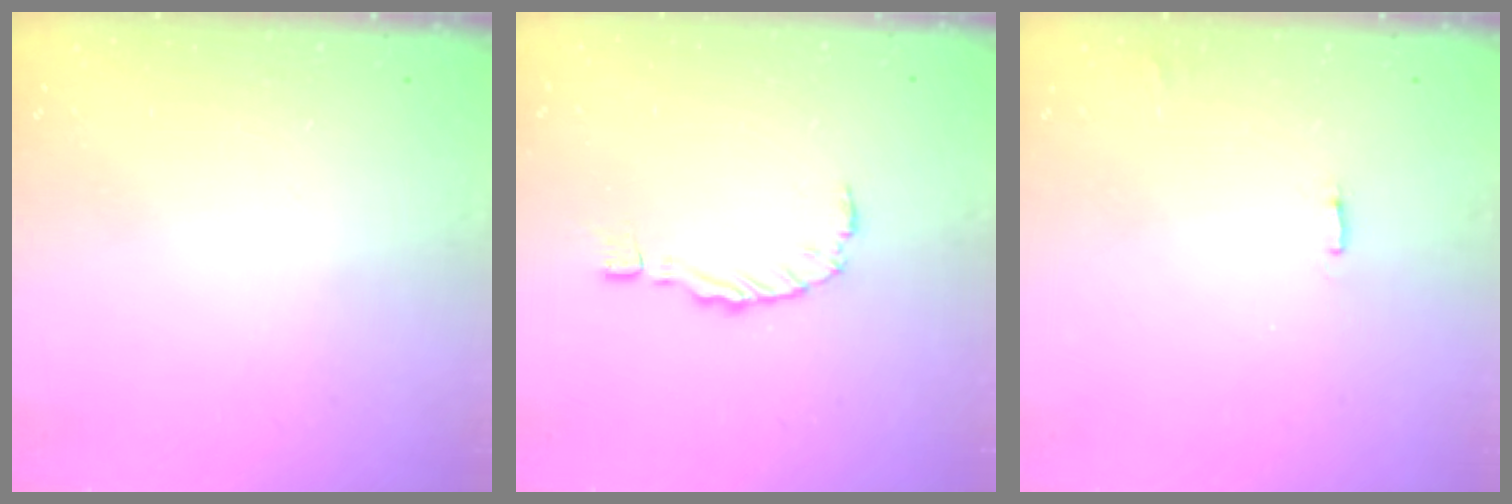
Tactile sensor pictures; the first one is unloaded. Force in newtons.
{"total": 0.0}
{"total": 1.9, "press": 1.9, "slide": 0.1}